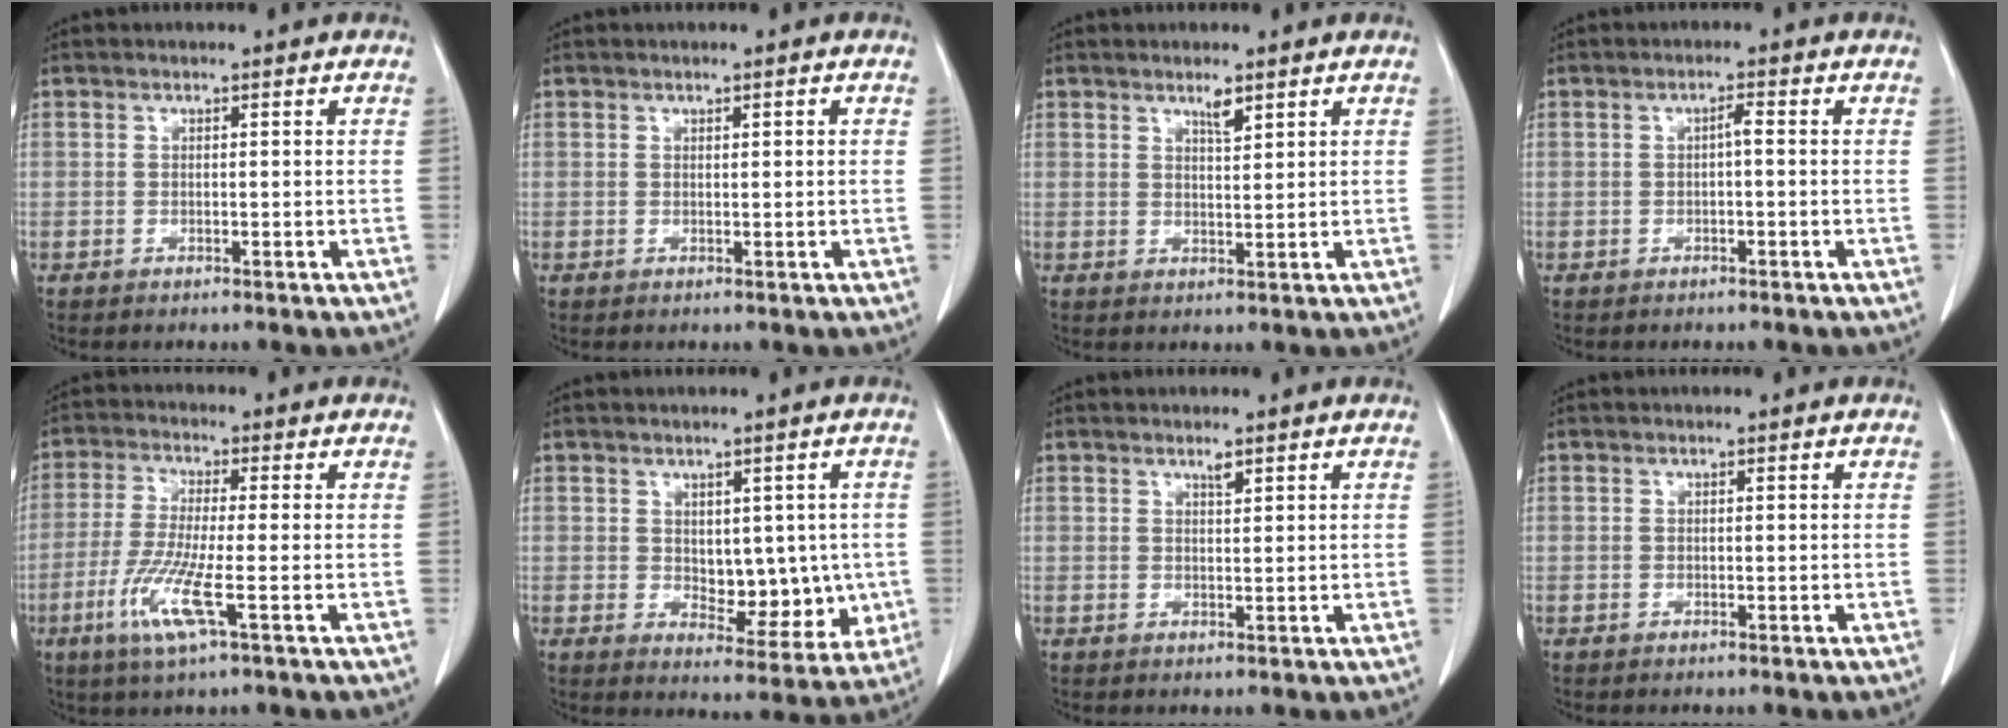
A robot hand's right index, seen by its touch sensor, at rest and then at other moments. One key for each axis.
{"total": 0.7, "fx": 0.3, "fy": 0.1, "fz": 0.6, "tx": -0.013, "ty": 0.001, "tz": 0.006}
{"total": 2.2, "fx": 1.6, "fy": 0.4, "fz": 1.5, "tx": -0.030, "ty": -0.002, "tz": 0.031}
{"total": 1.3, "fx": -0.1, "fy": 0.2, "fz": 1.3, "tx": -0.021, "ty": 0.004, "tz": -0.001}
{"total": 8.2, "fx": -3.1, "fy": 0.2, "fz": 7.6, "tx": -0.163, "ty": -0.021, "tz": -0.064}
{"total": 8.2, "fx": 0.0, "fy": 4.9, "fz": 6.6, "tx": -0.069, "ty": 0.002, "tz": 0.019}
{"total": 1.1, "fx": 0.9, "fy": 0.2, "fz": 0.7, "tx": -0.016, "ty": -0.003, "tz": 0.017}
{"total": 0.0}